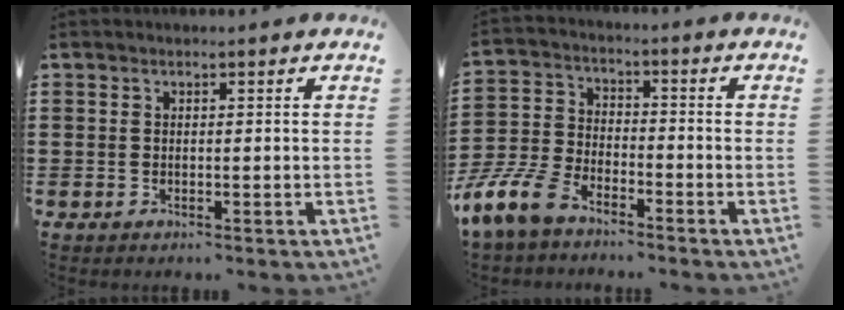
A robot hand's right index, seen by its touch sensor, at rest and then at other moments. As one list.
[{"total": 8.2, "force": [-6.6, 2.8, 4.0], "torque": [-0.116, 0.004, -0.137]}]